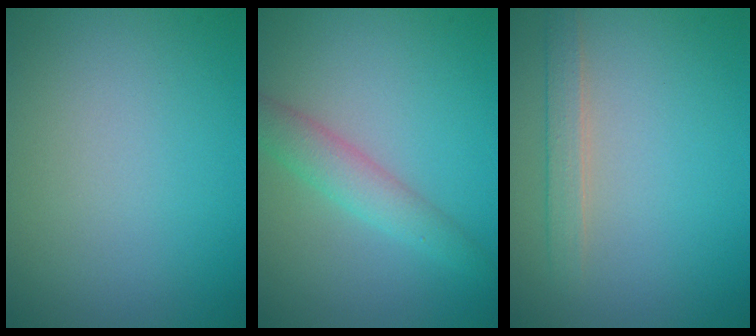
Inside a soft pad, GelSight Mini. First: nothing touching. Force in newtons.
{"total": 2.9, "press": 2.9, "slide": 0.1}
{"total": 1.8, "press": 1.8, "slide": 0.1}